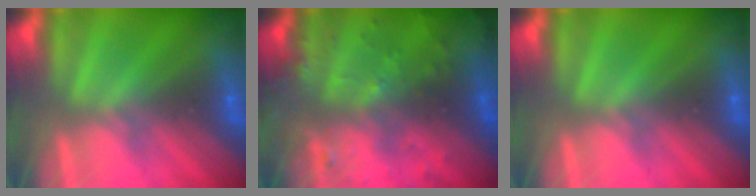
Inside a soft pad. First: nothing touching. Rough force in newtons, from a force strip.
{"total": 8.5}
{"total": 0.0}